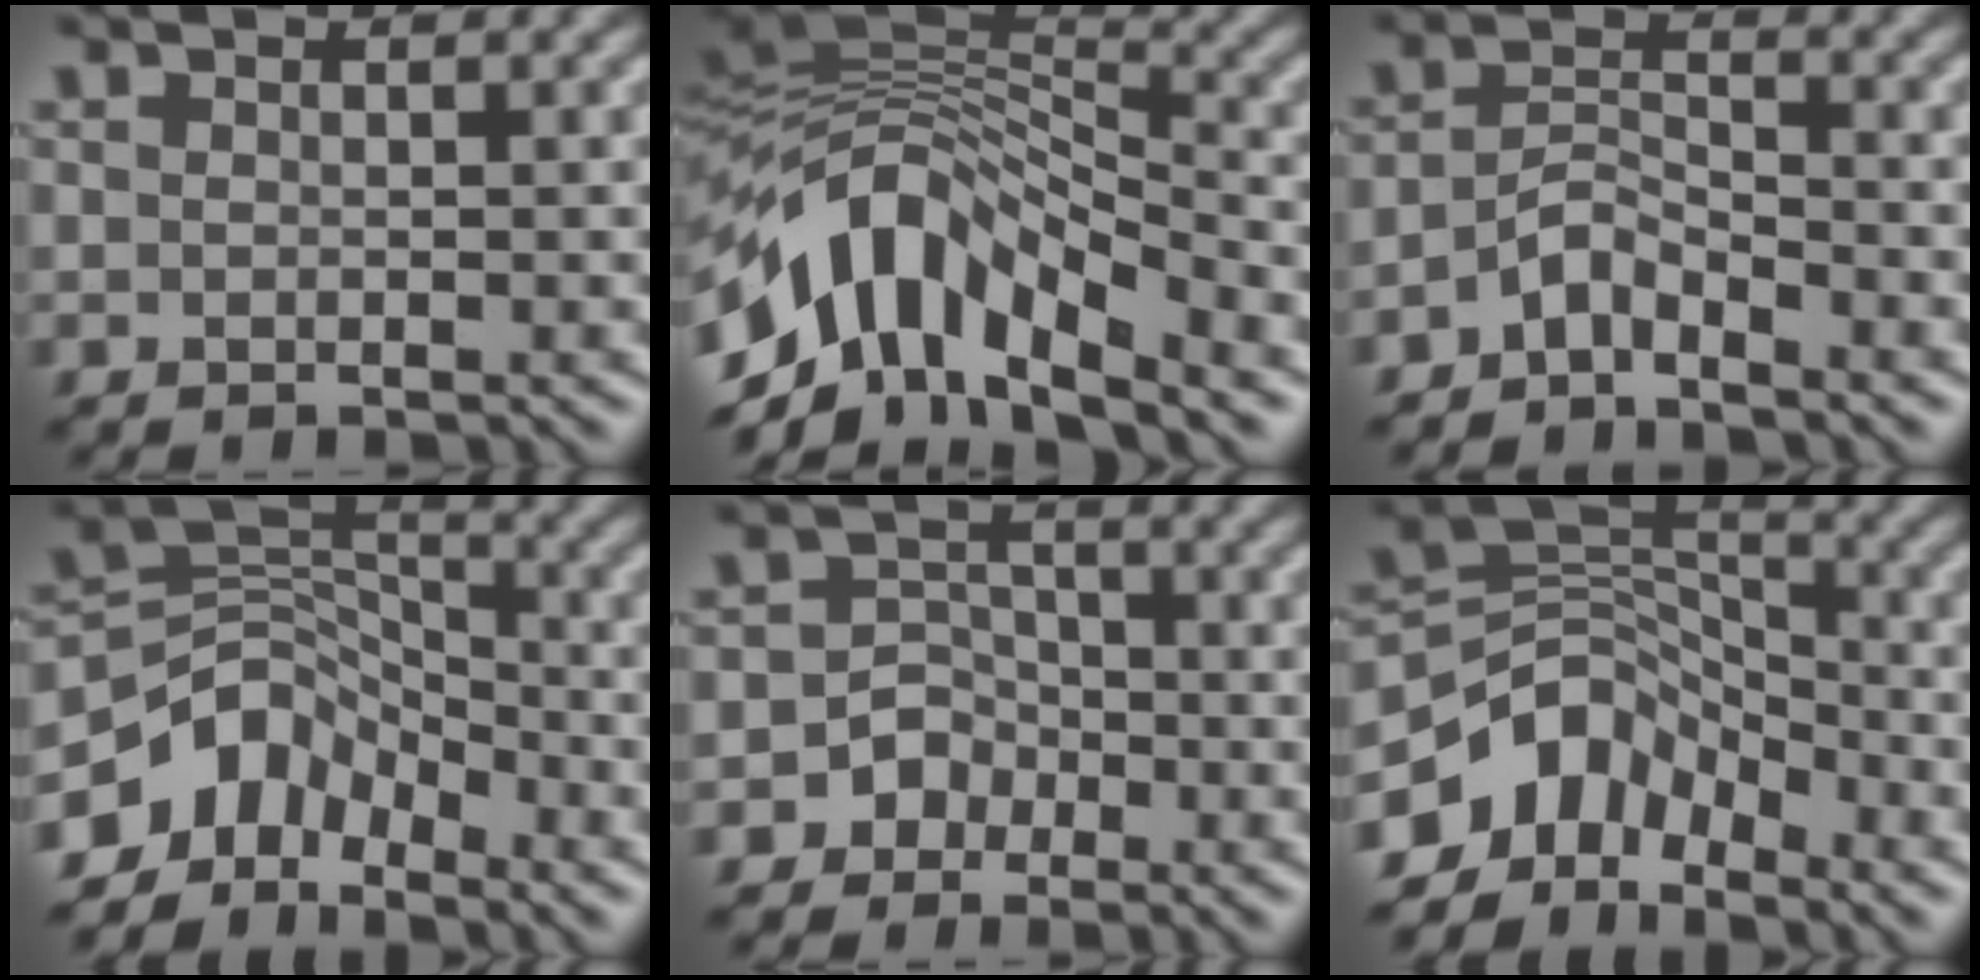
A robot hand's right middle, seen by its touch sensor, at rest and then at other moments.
{"total": 11.4, "force": [-5.4, 5.8, 8.2], "torque": [-0.145, 0.019, -0.103]}
{"total": 2.6, "force": [-2.1, 0.8, 1.3], "torque": [-0.024, 0.011, -0.048]}
{"total": 5.6, "force": [-4.0, 3.5, 2.0], "torque": [-0.021, 0.007, -0.084]}
{"total": 3.2, "force": [-1.8, 2.7, 0.2], "torque": [0.039, 0.011, -0.045]}
{"total": 6.3, "force": [-4.2, 4.0, 2.4], "torque": [-0.029, 0.008, -0.090]}